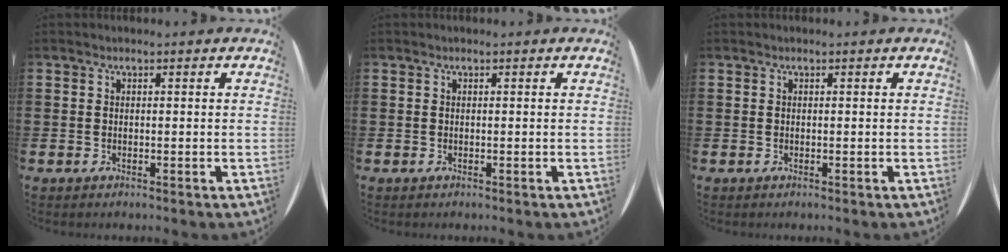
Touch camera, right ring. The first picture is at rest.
{"total": 0.0}
{"total": 0.0}